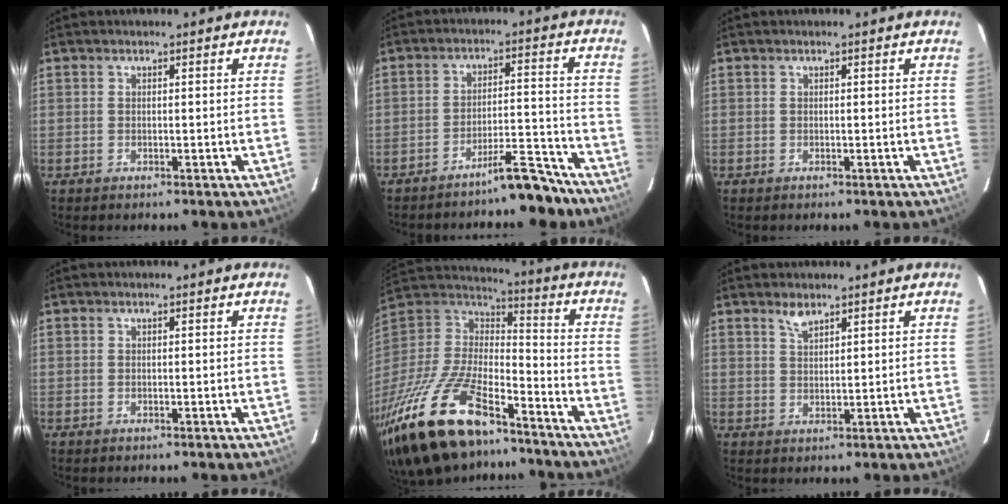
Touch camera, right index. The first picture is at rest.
{"total": 8.5, "force": [-7.6, 1.9, 3.2], "torque": [-0.055, 0.030, -0.101]}
{"total": 0.0}
{"total": 0.0}
{"total": 30.4, "force": [-21.0, 12.1, 18.4], "torque": [-0.394, -0.039, -0.354]}
{"total": 2.5, "force": [2.1, 0.8, 1.3], "torque": [-0.023, 0.002, 0.039]}